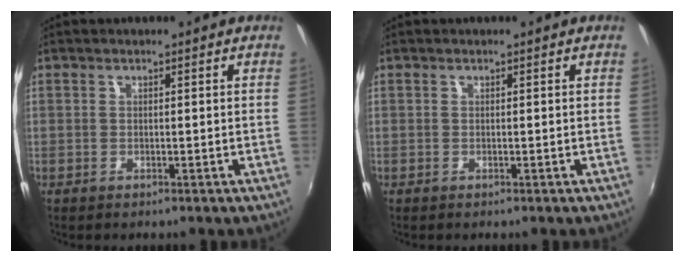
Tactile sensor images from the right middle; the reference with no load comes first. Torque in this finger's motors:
{"motor_torque": [0.16, -0.13, 0.08, 0.00]}